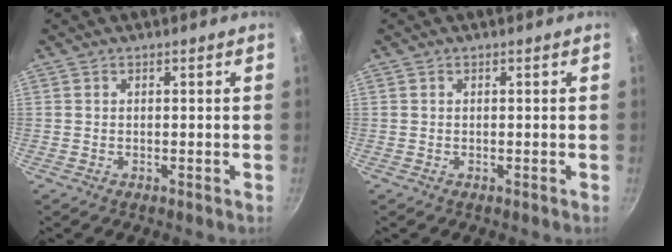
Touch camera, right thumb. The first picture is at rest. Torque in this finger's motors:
{"motor_torque": [0.01, 0.01, 0.03, 0.05, 0.00]}